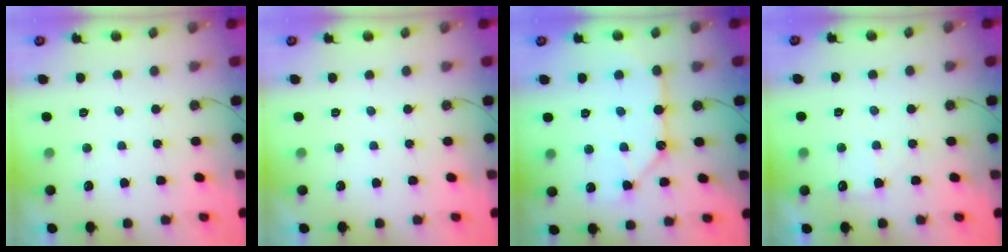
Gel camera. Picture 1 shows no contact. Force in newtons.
{"total": 0.0}
{"total": 12.5, "press": 12.5, "slide": 0.9}
{"total": 6.3, "press": 6.2, "slide": 0.7}